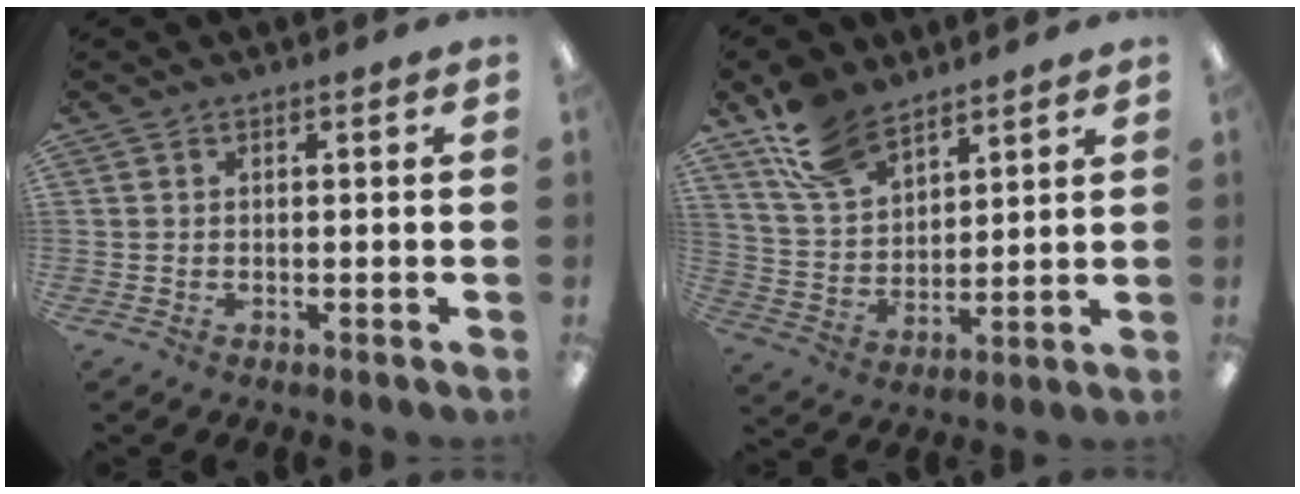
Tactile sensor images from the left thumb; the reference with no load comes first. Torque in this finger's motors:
{"motor_torque": [0.47, -0.10, 1.07, -0.92, 0.06]}